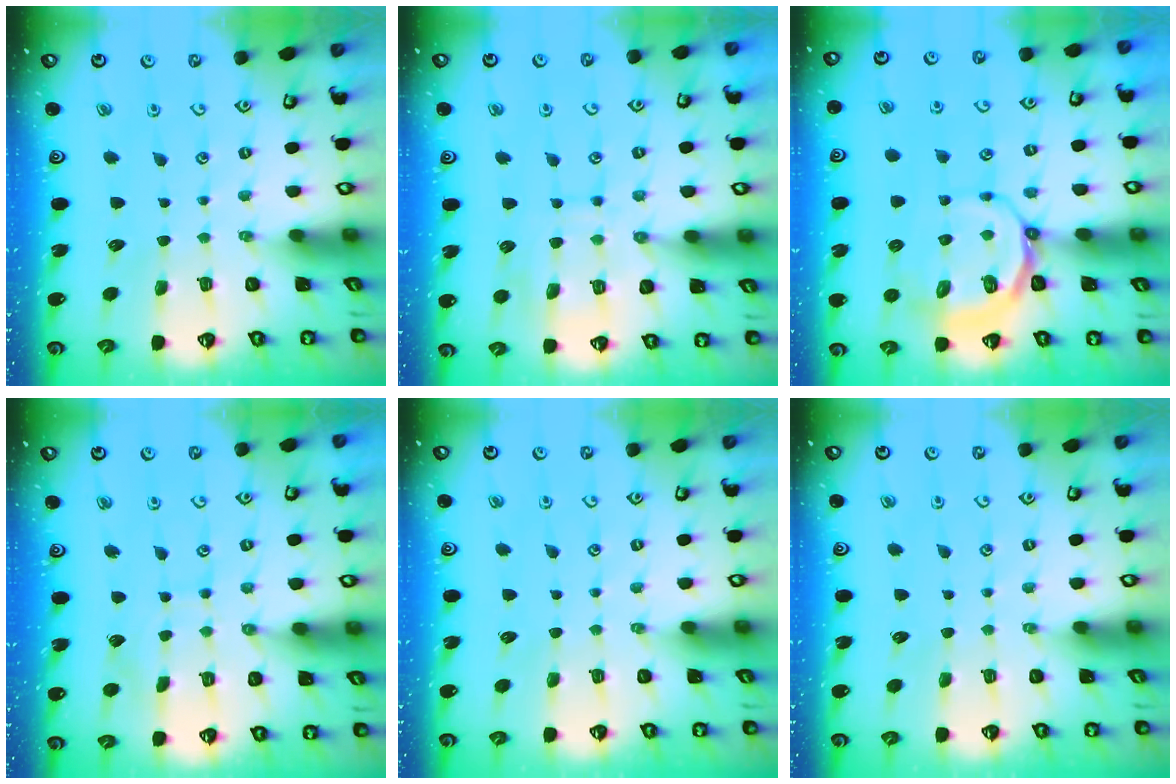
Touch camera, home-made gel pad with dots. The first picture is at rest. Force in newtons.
{"total": 11.7, "press": 11.6, "slide": 1.0}
{"total": 11.3, "press": 10.9, "slide": 3.0}
{"total": 7.0, "press": 7.0, "slide": 0.8}
{"total": 0.0}
{"total": 0.0}